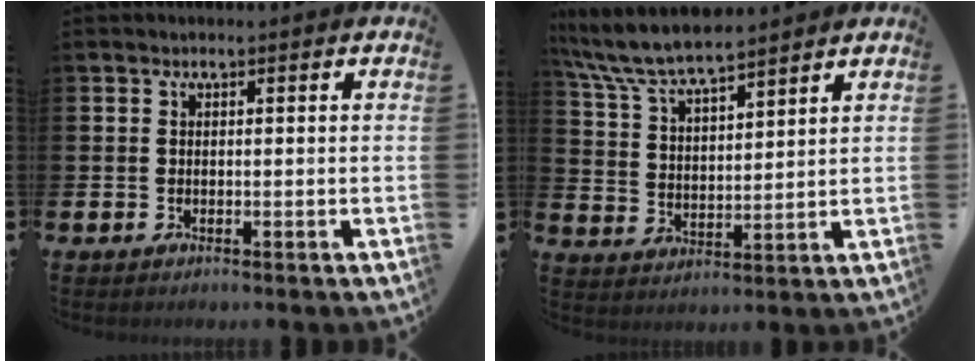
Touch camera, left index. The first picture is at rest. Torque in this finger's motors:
{"motor_torque": [0.89, -0.78, 0.95, 0.12]}